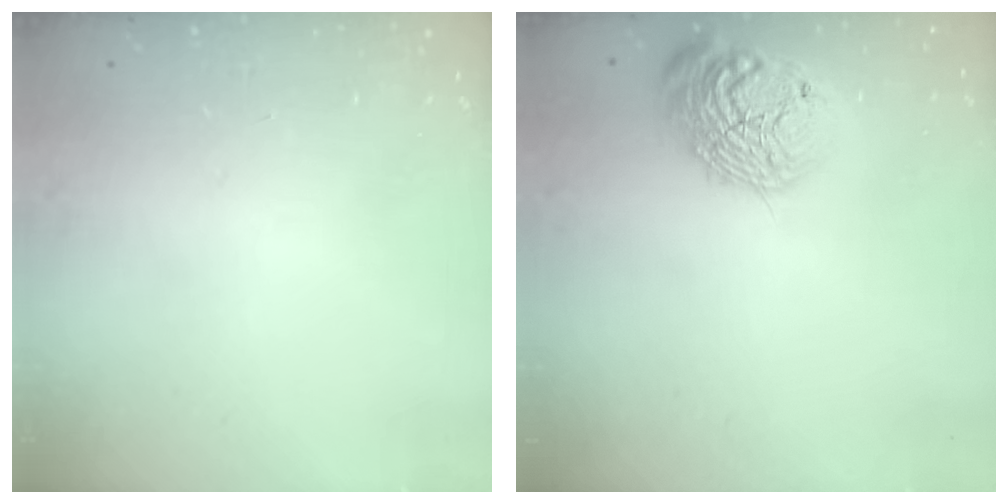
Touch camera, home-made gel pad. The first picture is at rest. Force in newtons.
{"total": 17.0, "press": 16.9, "slide": 1.4}